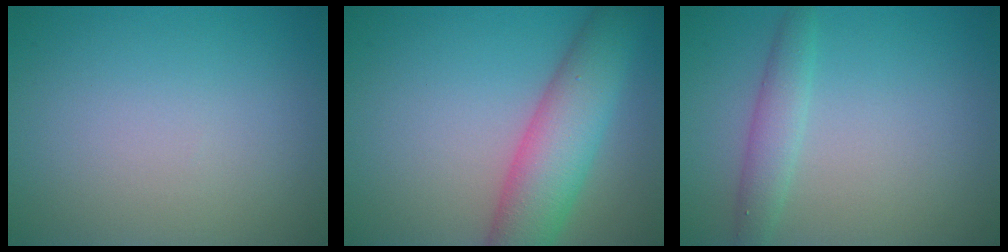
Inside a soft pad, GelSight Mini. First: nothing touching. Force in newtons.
{"total": 7.2, "press": 7.2, "slide": 0.3}
{"total": 2.3, "press": 2.3, "slide": 0.1}